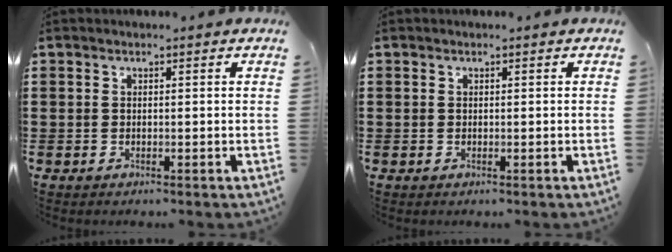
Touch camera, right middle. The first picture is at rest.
{"total": 0.0}